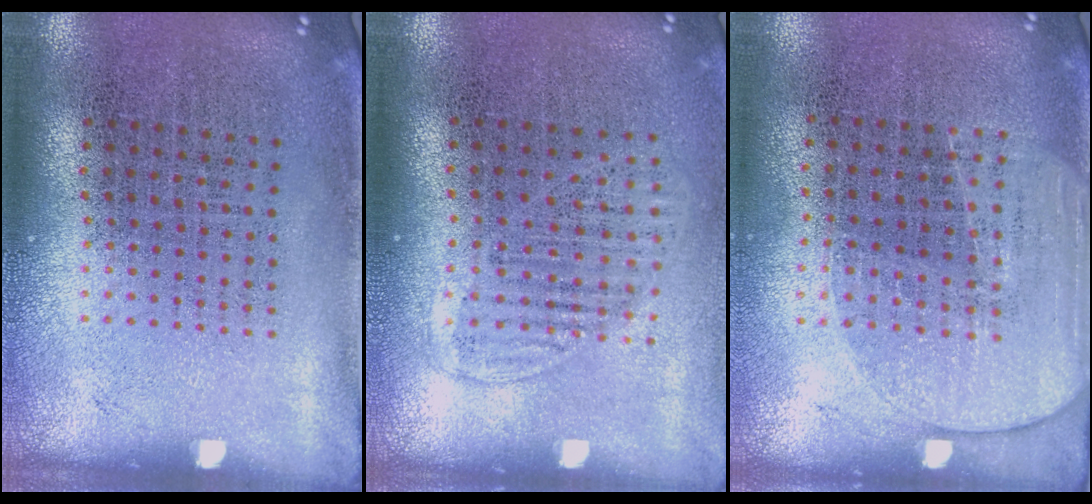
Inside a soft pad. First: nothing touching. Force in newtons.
{"total": 1.3, "press": 1.1, "slide": 0.7}
{"total": 1.6, "press": 1.4, "slide": 0.9}